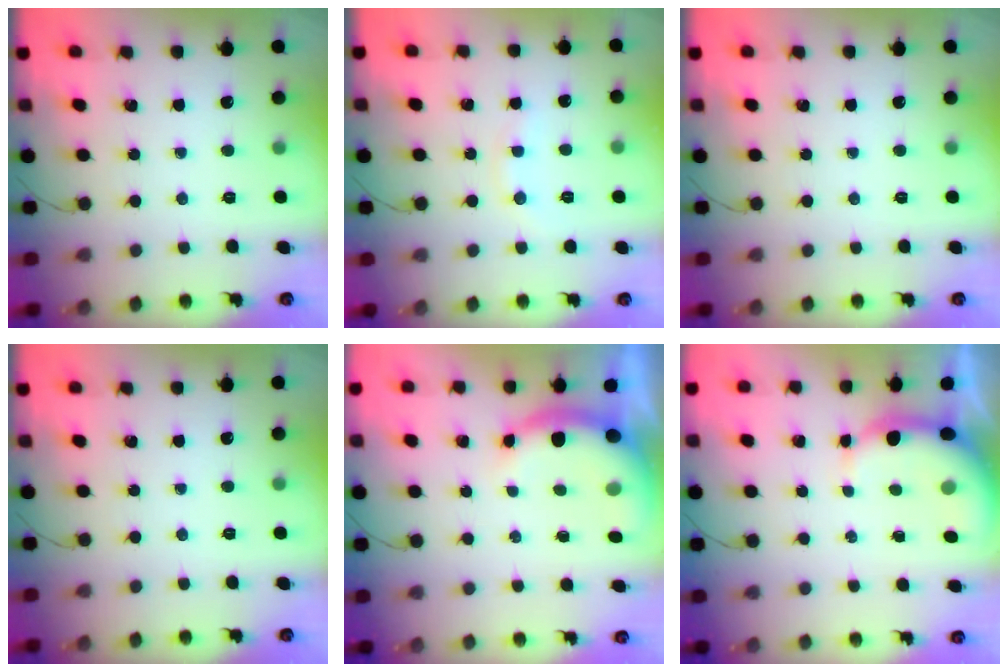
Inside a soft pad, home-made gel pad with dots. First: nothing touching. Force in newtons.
{"total": 5.2, "press": 5.2, "slide": 0.7}
{"total": 0.0}
{"total": 0.0}
{"total": 8.6, "press": 8.5, "slide": 0.8}
{"total": 4.8, "press": 4.7, "slide": 1.1}